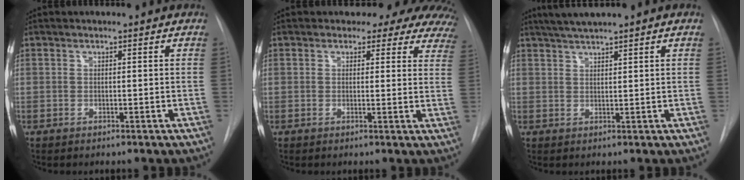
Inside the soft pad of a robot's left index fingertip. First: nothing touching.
{"total": 14.3, "force": [12.7, 5.7, 3.5], "torque": [-0.027, -0.025, 0.113]}
{"total": 4.3, "force": [3.5, -0.4, 2.5], "torque": [-0.049, 0.018, 0.066]}